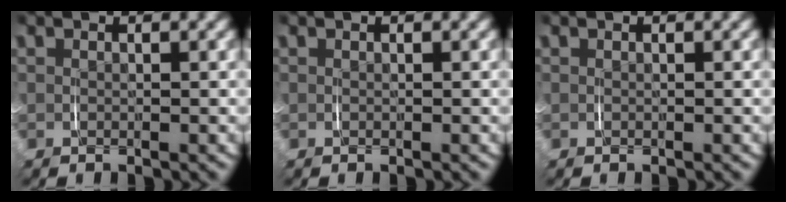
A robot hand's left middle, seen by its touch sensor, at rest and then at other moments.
{"total": 0.0}
{"total": 0.0}